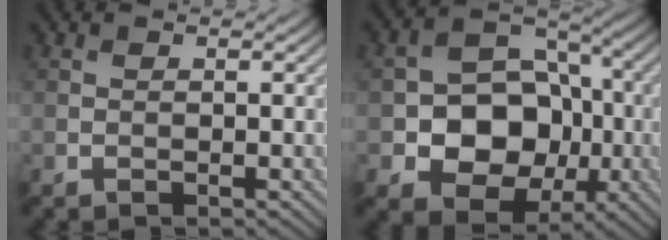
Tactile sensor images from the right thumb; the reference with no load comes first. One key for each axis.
{"total": 11.3, "fx": -2.3, "fy": 8.8, "fz": 6.7, "tx": -0.108, "ty": -0.008, "tz": -0.059}